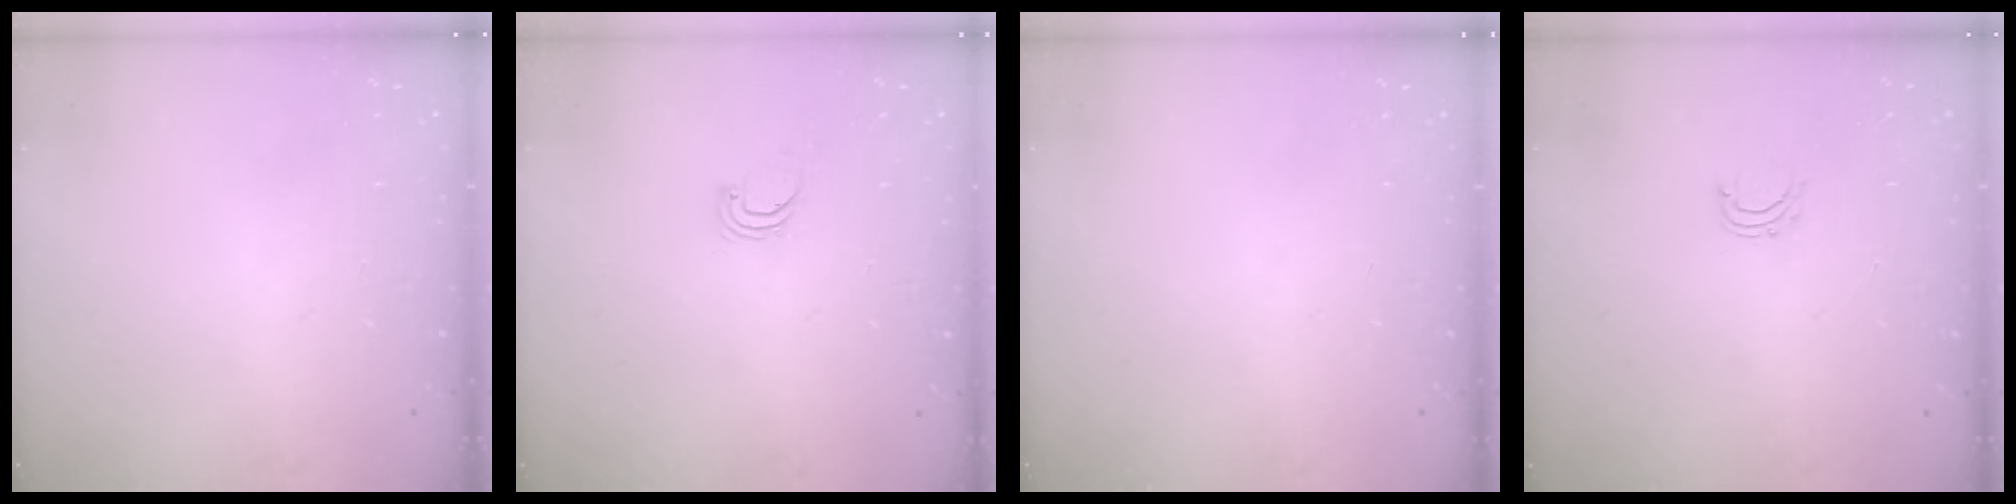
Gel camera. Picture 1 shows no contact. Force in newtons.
{"total": 0.9, "press": 0.9, "slide": 0.0}
{"total": 0.0}
{"total": 4.2, "press": 4.2, "slide": 0.3}